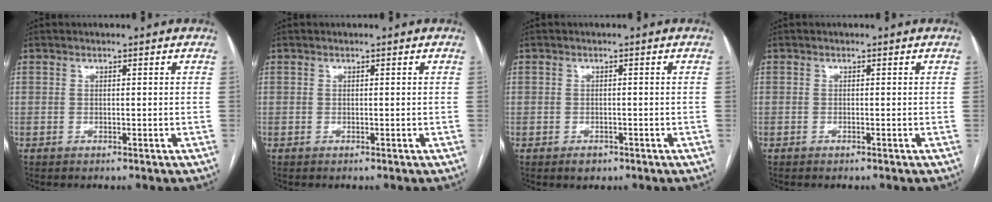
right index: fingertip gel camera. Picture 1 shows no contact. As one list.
[{"total": 0.0}, {"total": 1.8, "force": [-1.1, 1.2, 0.7], "torque": [-0.010, 0.001, -0.010]}, {"total": 0.0}]